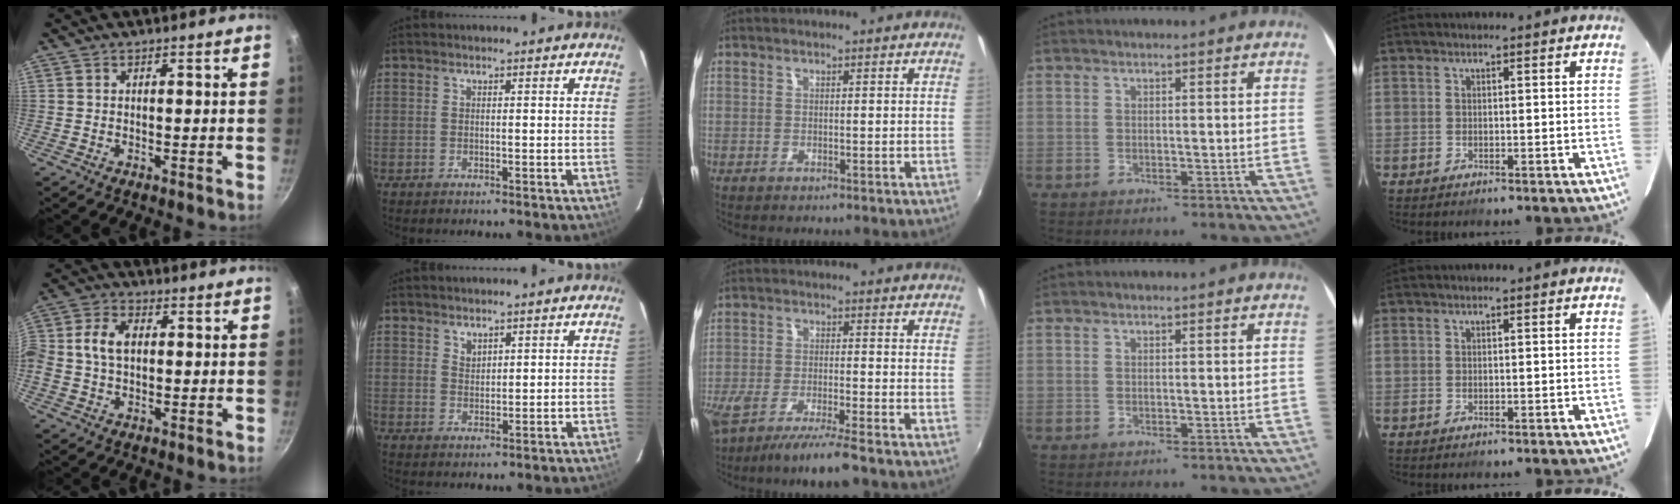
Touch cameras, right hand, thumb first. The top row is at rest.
{"thumb": {"total": 7.3, "force": [0.5, 5.0, 5.3], "torque": [-0.100, 0.019, -0.005]}, "index": {"total": 1.9, "force": [1.6, 1.0, 0.3], "torque": [-0.002, 0.001, 0.031]}, "middle": {"total": 10.9, "force": [-8.3, 1.2, 7.1], "torque": [-0.152, -0.035, -0.144]}}